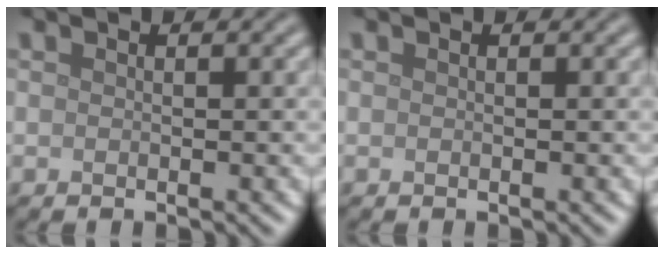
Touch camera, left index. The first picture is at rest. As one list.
[{"total": 0.0}]